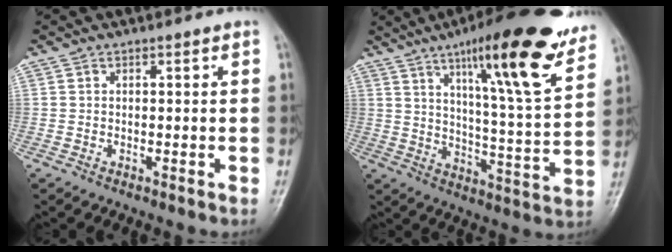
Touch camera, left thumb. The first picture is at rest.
{"total": 22.1, "force": [13.7, 3.7, 16.9], "torque": [-0.219, -0.057, 0.207]}